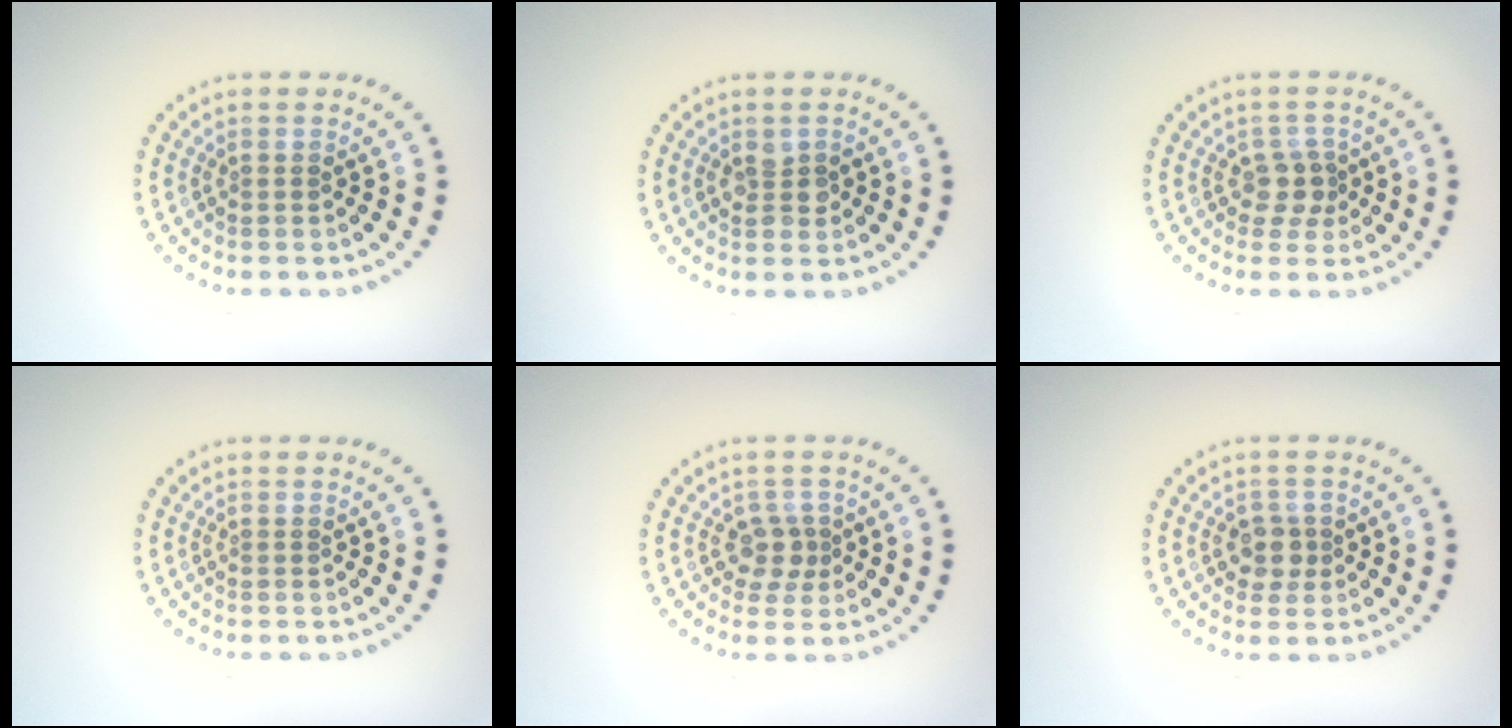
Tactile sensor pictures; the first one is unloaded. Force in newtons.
{"total": 1.7, "press": 1.7, "slide": 0.2}
{"total": 2.1, "press": 1.7, "slide": 1.2}
{"total": 0.0}
{"total": 2.1, "press": 1.8, "slide": 1.0}
{"total": 2.0, "press": 1.8, "slide": 0.9}